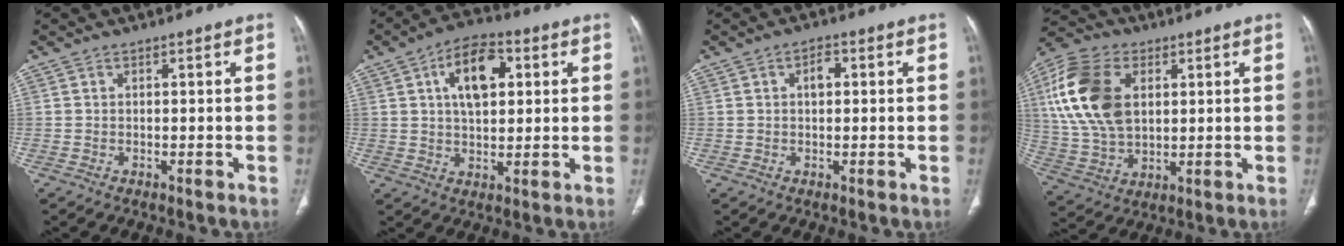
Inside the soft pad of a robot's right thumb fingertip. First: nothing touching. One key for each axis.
{"total": 11.4, "fx": 3.4, "fy": 6.2, "fz": 8.8, "tx": -0.125, "ty": 0.005, "tz": 0.051}
{"total": 2.6, "fx": 0.5, "fy": 1.6, "fz": 2.0, "tx": -0.029, "ty": 0.008, "tz": 0.008}
{"total": 18.0, "fx": 4.4, "fy": 11.5, "fz": 13.1, "tx": -0.261, "ty": 0.000, "tz": 0.086}